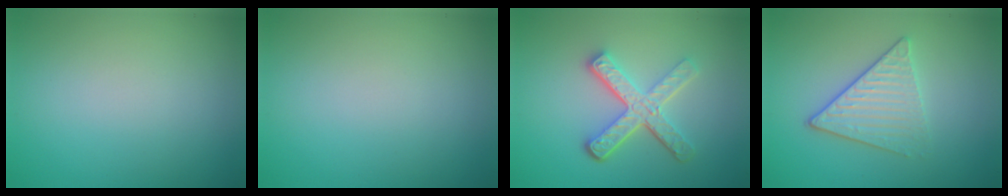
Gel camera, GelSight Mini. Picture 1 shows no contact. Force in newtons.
{"total": 0.0}
{"total": 4.7, "press": 3.5, "slide": 3.2}
{"total": 3.7, "press": 3.1, "slide": 2.0}